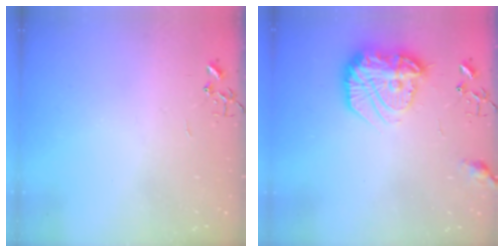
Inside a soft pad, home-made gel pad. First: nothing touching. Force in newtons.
{"total": 18.4, "press": 18.3, "slide": 1.4}